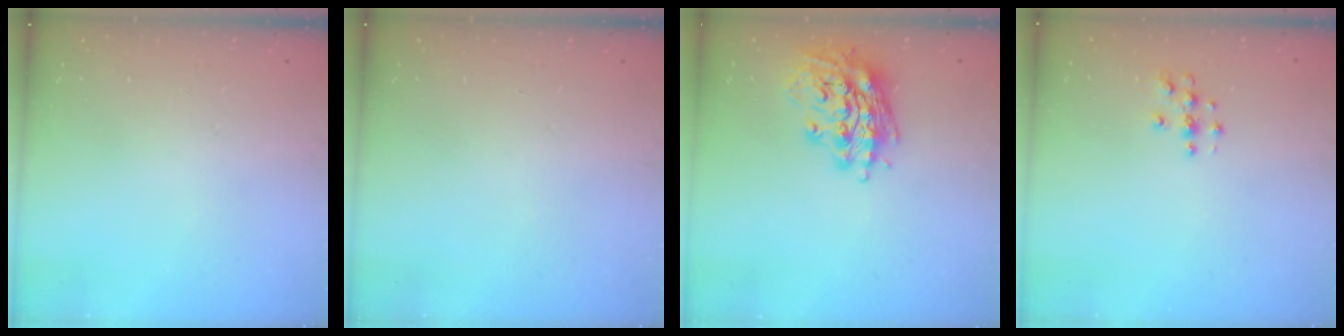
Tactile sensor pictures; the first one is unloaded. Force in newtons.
{"total": 0.0}
{"total": 16.1, "press": 15.9, "slide": 2.1}
{"total": 3.7, "press": 3.7, "slide": 0.2}